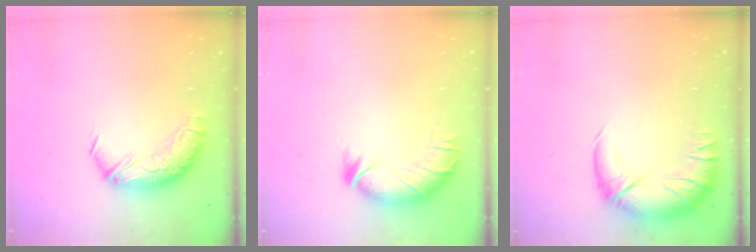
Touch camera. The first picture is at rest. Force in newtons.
{"total": 3.8, "press": 3.5, "slide": 1.5}
{"total": 3.0, "press": 0.5, "slide": 3.0}